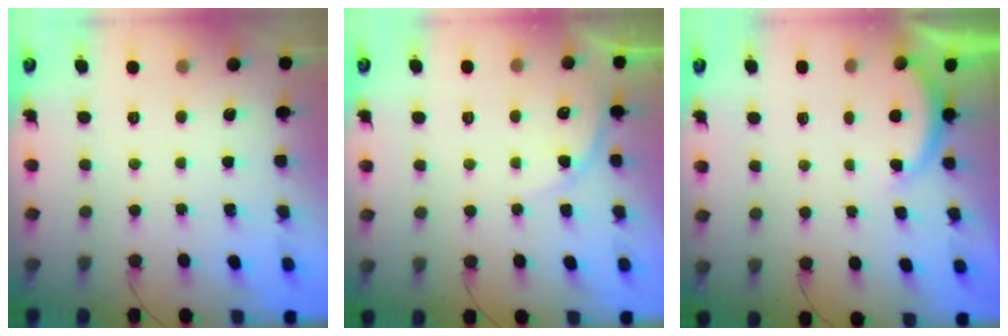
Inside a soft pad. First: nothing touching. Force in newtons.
{"total": 5.4, "press": 5.3, "slide": 0.6}
{"total": 2.5, "press": 2.4, "slide": 0.6}